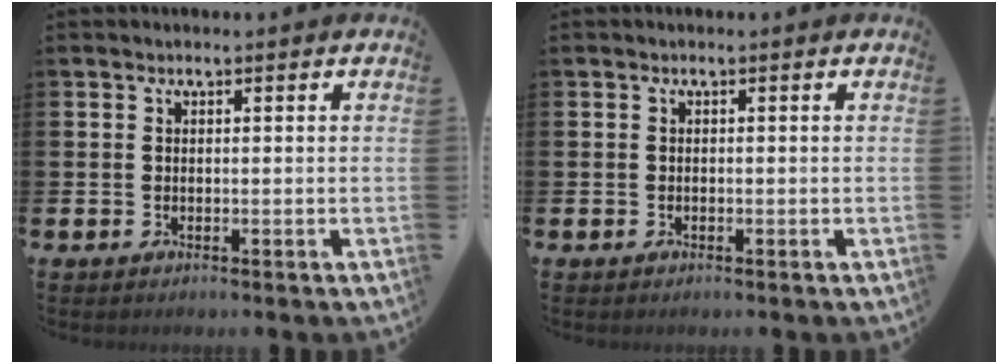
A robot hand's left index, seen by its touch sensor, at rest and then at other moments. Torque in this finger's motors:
{"motor_torque": [-0.28, 0.13, -0.08, -0.01]}